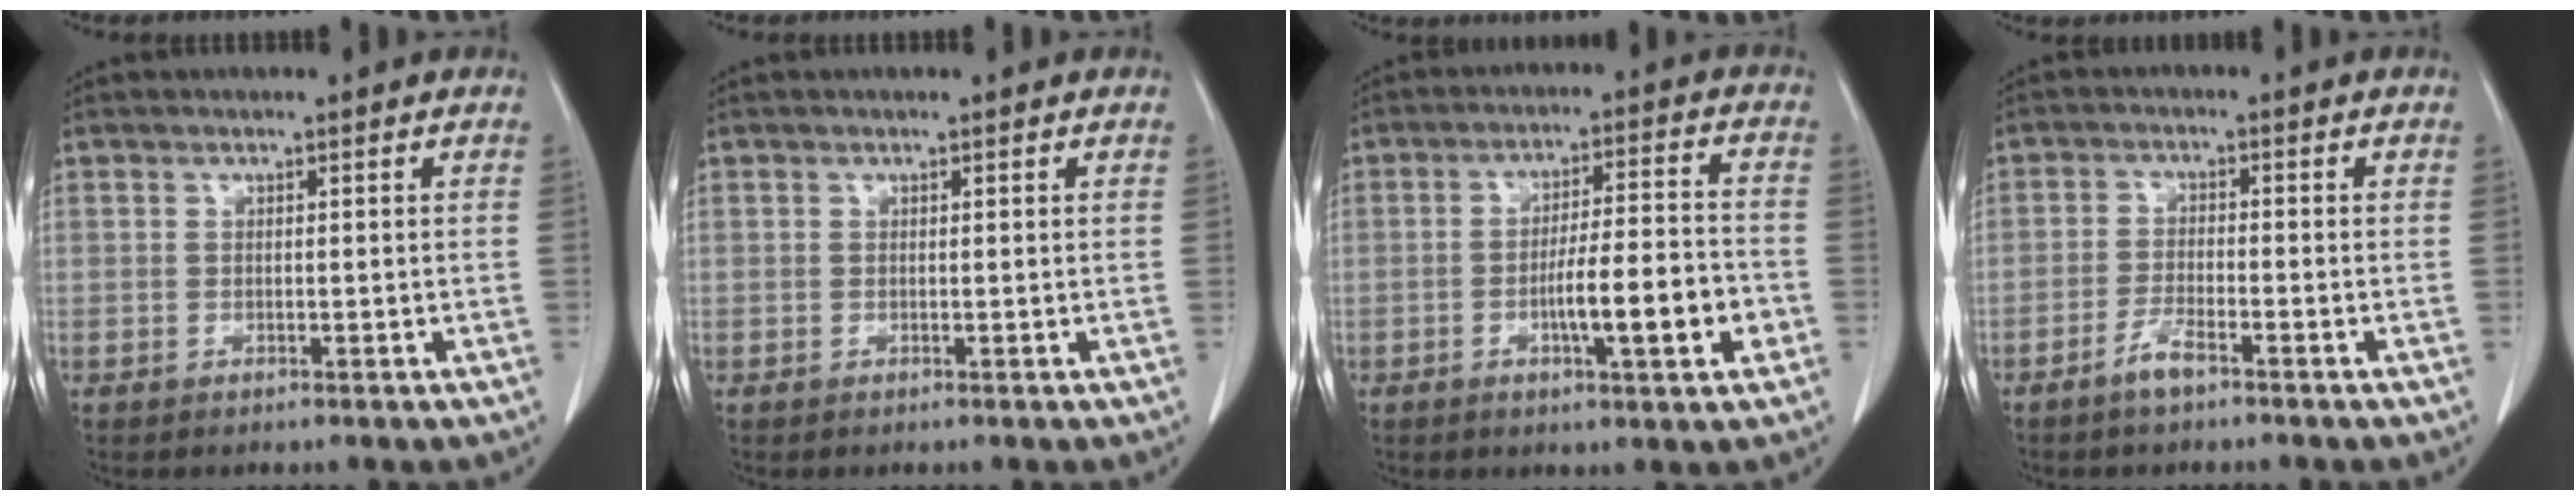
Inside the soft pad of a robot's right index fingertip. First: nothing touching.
{"total": 0.0}
{"total": 9.3, "force": [-3.0, 0.9, 8.8], "torque": [-0.140, 0.006, -0.046]}
{"total": 3.1, "force": [-2.3, 0.4, 2.1], "torque": [-0.046, 0.000, -0.043]}